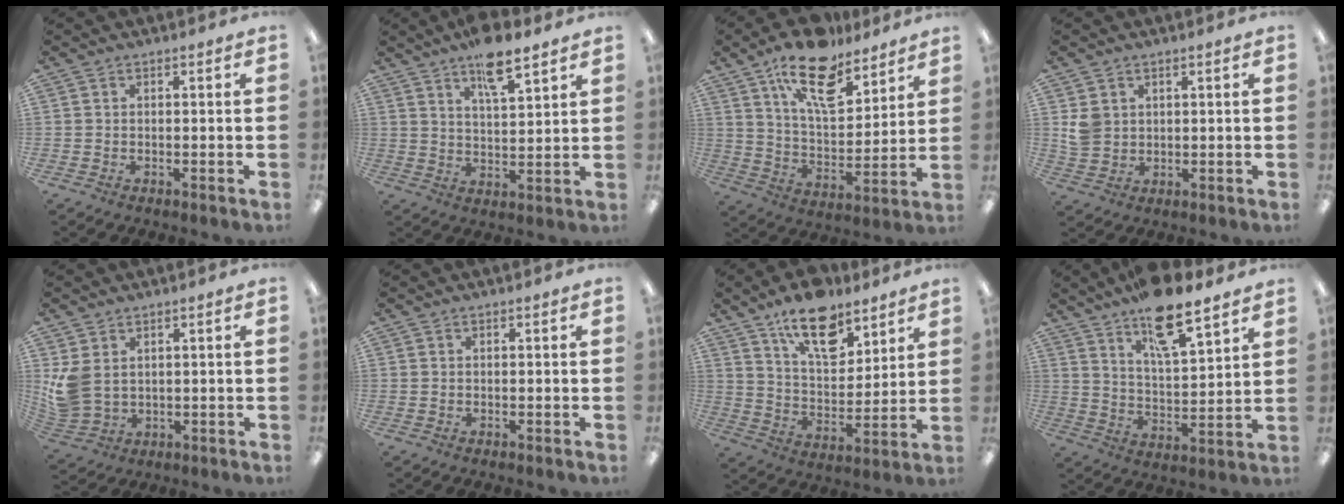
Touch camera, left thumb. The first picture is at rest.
{"total": 9.6, "force": [7.0, 3.0, 5.8], "torque": [-0.083, -0.039, 0.118]}
{"total": 17.8, "force": [12.2, 7.9, 10.3], "torque": [-0.166, -0.063, 0.210]}
{"total": 5.0, "force": [2.0, 4.3, 1.6], "torque": [-0.032, 0.003, 0.041]}
{"total": 6.9, "force": [2.3, 5.1, 4.1], "torque": [-0.092, -0.001, 0.051]}
{"total": 0.0}
{"total": 15.3, "force": [10.8, 7.2, 8.1], "torque": [-0.124, -0.058, 0.190]}
{"total": 13.9, "force": [10.6, 4.2, 7.9], "torque": [-0.119, -0.063, 0.180]}